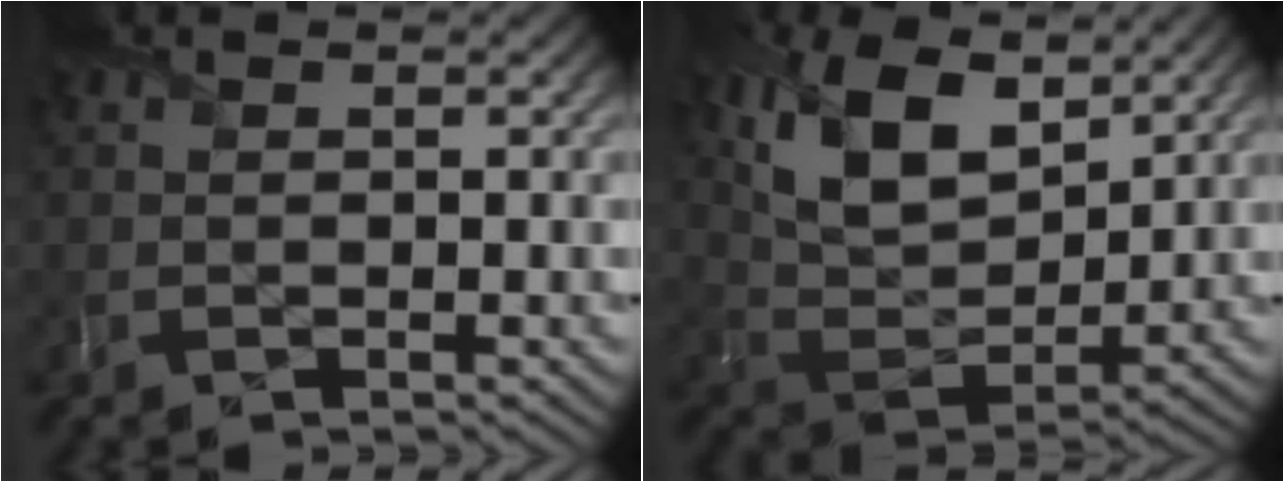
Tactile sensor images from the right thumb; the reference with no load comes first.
{"total": 11.5, "force": [5.7, 6.1, 7.9], "torque": [-0.179, 0.000, 0.113]}